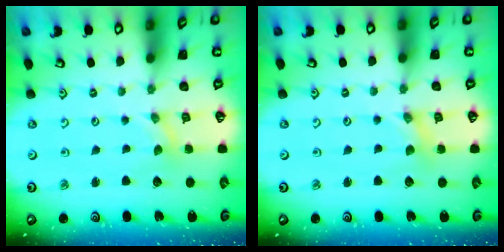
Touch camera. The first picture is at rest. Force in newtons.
{"total": 0.8, "press": 0.8, "slide": 0.1}